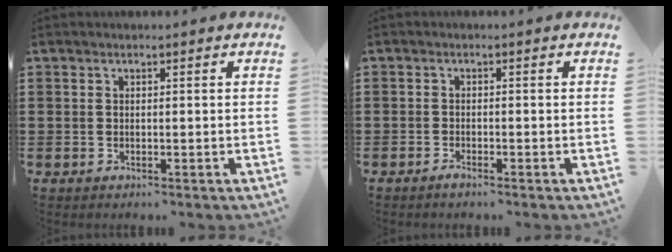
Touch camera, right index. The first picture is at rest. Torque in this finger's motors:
{"motor_torque": [-1.04, 1.09, 0.03, -0.02]}